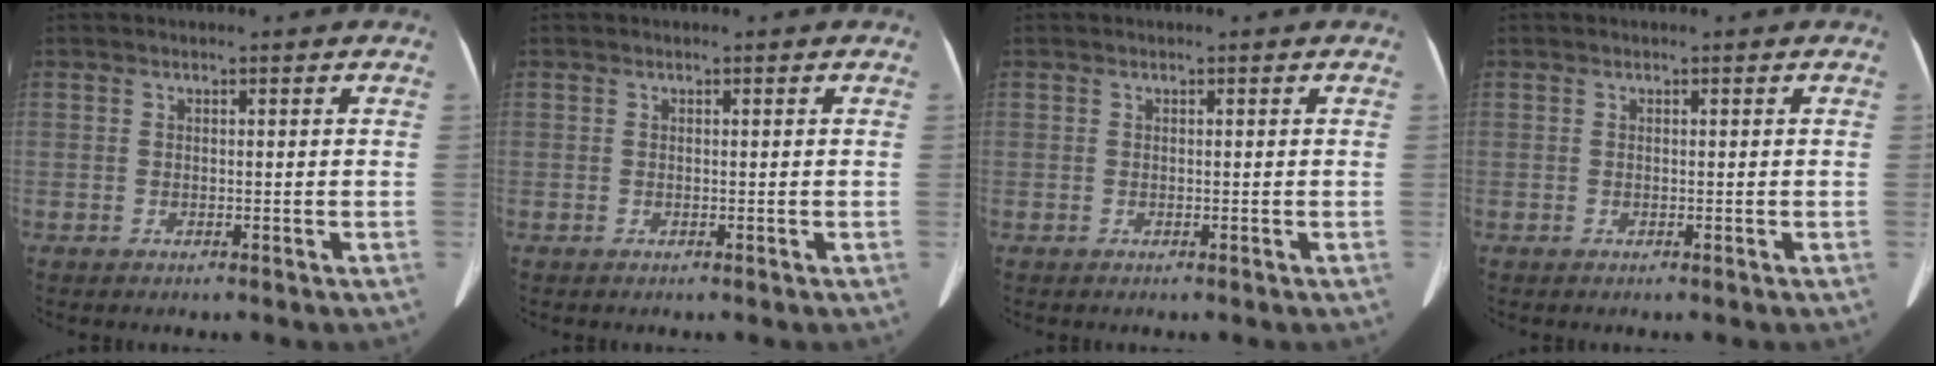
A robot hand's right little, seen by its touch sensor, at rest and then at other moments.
{"total": 0.0}
{"total": 0.0}
{"total": 0.0}